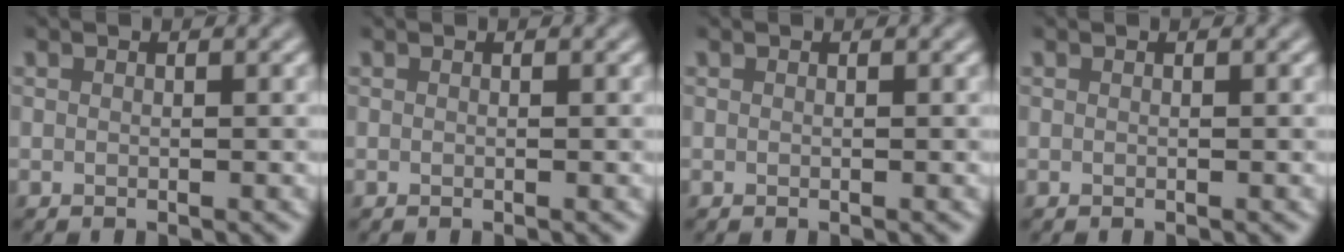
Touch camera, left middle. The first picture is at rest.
{"total": 0.0}
{"total": 0.0}
{"total": 0.0}